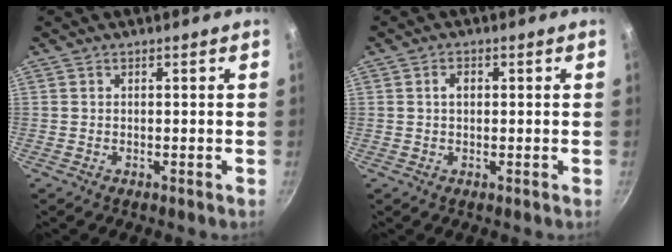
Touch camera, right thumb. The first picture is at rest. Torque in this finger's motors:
{"motor_torque": [0.35, 1.24, 0.87, -0.21, 0.05]}